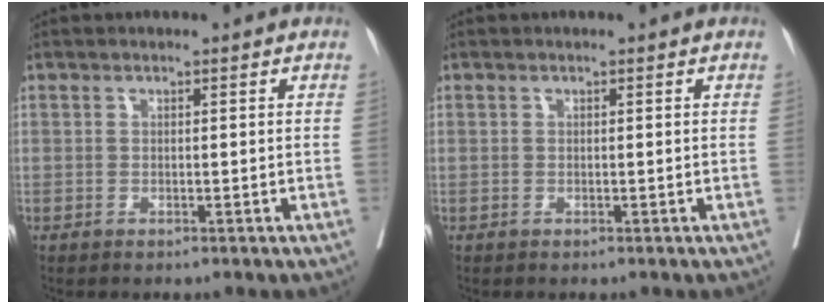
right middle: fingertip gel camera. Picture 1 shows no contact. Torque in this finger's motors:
{"motor_torque": [0.00, 0.00, 0.00, 0.00]}